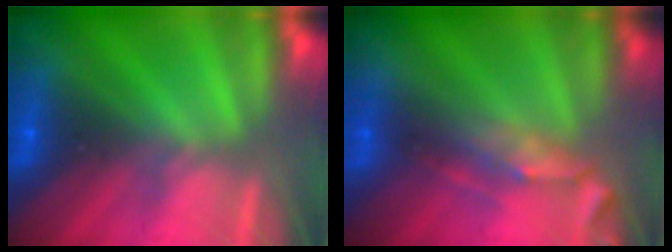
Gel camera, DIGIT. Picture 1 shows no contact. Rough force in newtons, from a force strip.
{"total": 2.8}